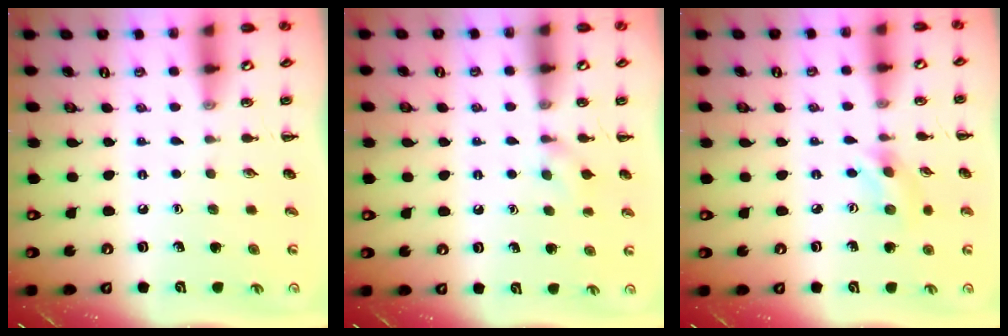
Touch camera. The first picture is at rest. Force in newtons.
{"total": 3.7, "press": 3.4, "slide": 1.4}
{"total": 2.7, "press": 2.6, "slide": 0.8}